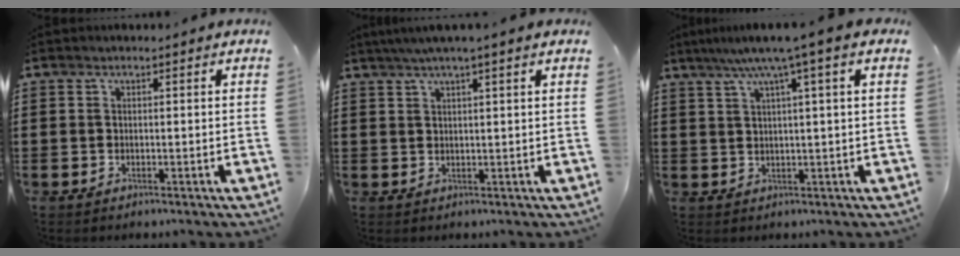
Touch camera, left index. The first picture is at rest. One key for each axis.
{"total": 2.7, "fx": 2.0, "fy": -0.3, "fz": 1.8, "tx": -0.039, "ty": 0.005, "tz": 0.035}
{"total": 5.7, "fx": 3.0, "fy": -0.5, "fz": 4.8, "tx": -0.102, "ty": -0.003, "tz": 0.045}